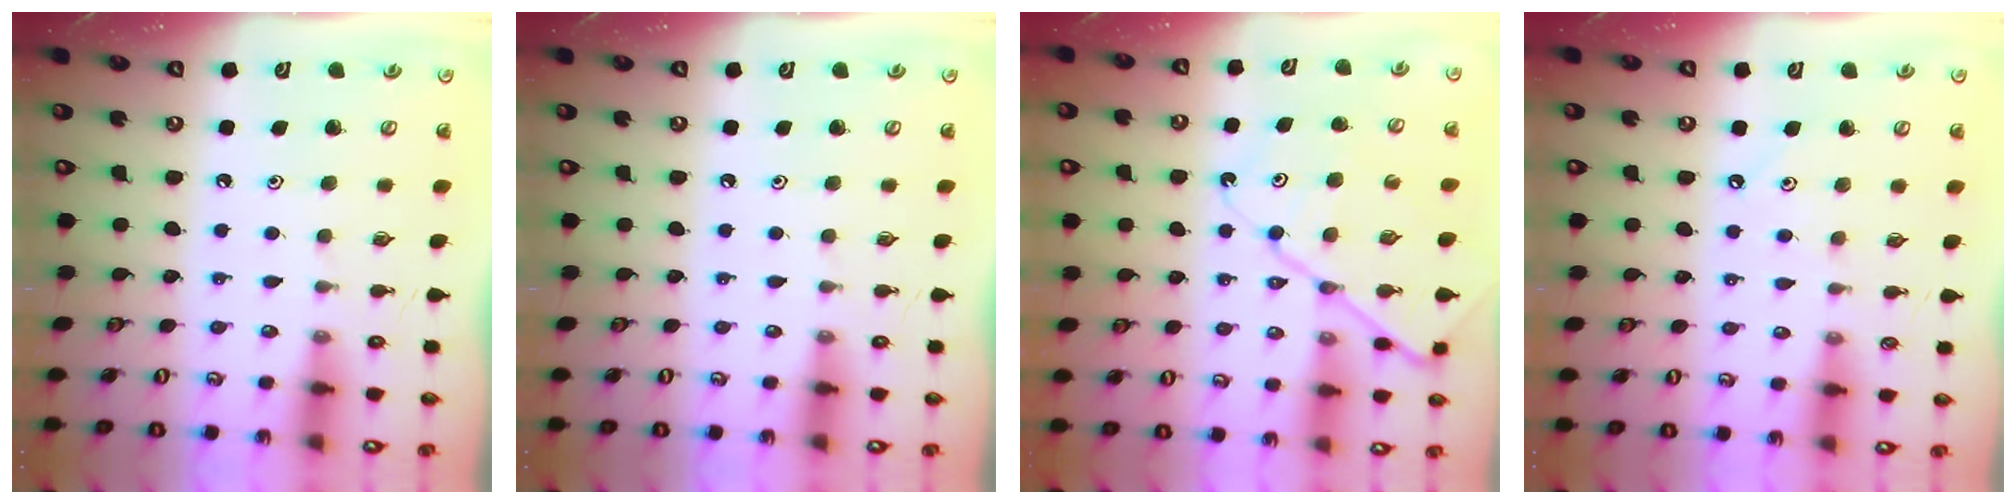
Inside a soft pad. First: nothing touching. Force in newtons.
{"total": 0.0}
{"total": 12.4, "press": 12.3, "slide": 1.3}
{"total": 3.0, "press": 3.0, "slide": 0.4}